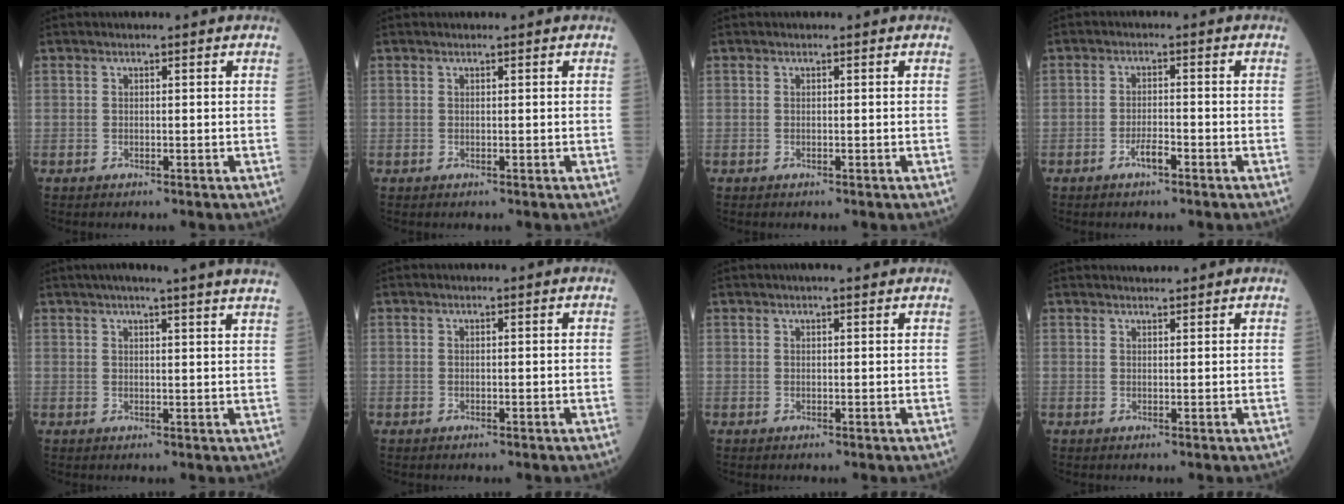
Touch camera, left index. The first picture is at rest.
{"total": 0.6, "force": [0.6, 0.0, 0.1], "torque": [-0.006, 0.011, 0.010]}
{"total": 0.0}
{"total": 2.6, "force": [-1.7, 0.5, 1.9], "torque": [-0.037, 0.001, -0.031]}
{"total": 13.7, "force": [11.9, -0.7, 6.8], "torque": [-0.103, 0.009, 0.135]}
{"total": 0.0}
{"total": 2.4, "force": [2.0, 0.3, 1.2], "torque": [-0.018, 0.015, 0.027]}
{"total": 2.2, "force": [2.2, 0.1, 0.4], "torque": [-0.006, 0.018, 0.037]}